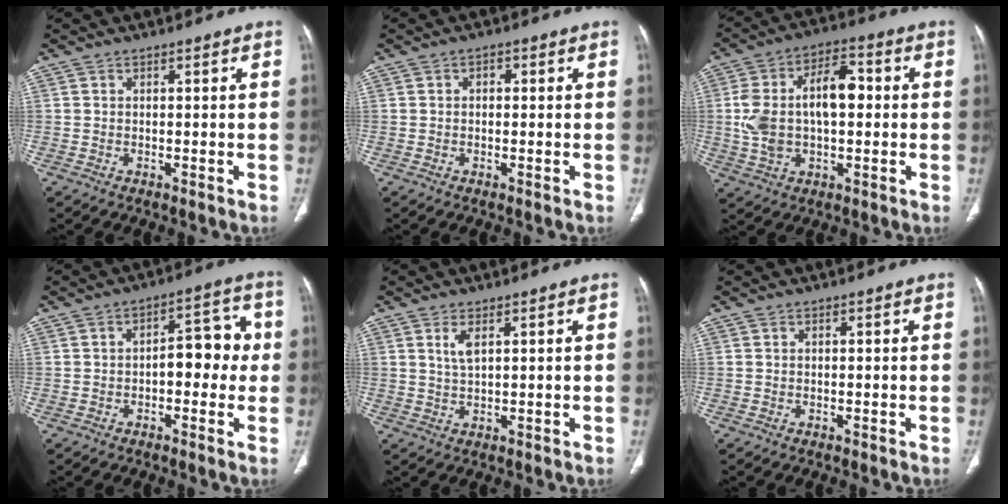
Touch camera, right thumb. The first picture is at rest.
{"total": 1.3, "force": [0.2, 1.0, 0.8], "torque": [0.000, 0.007, -0.001]}
{"total": 14.9, "force": [0.7, 8.5, 12.3], "torque": [-0.217, 0.037, 0.012]}
{"total": 8.5, "force": [-0.5, 4.7, 7.0], "torque": [-0.058, 0.034, -0.013]}
{"total": 2.7, "force": [1.2, 0.8, 2.3], "torque": [-0.052, -0.007, 0.031]}
{"total": 0.0}